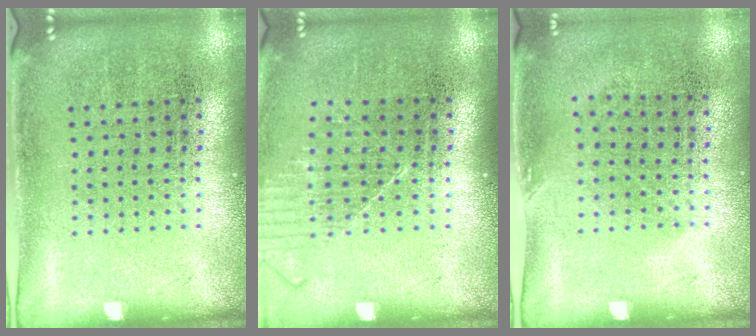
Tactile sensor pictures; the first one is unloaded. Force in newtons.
{"total": 1.2, "press": 1.2, "slide": 0.4}
{"total": 0.9, "press": 0.6, "slide": 0.6}